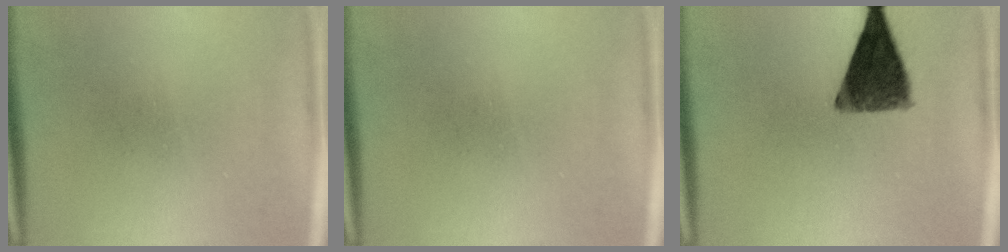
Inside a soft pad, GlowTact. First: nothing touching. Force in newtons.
{"total": 0.0}
{"total": 10.5}